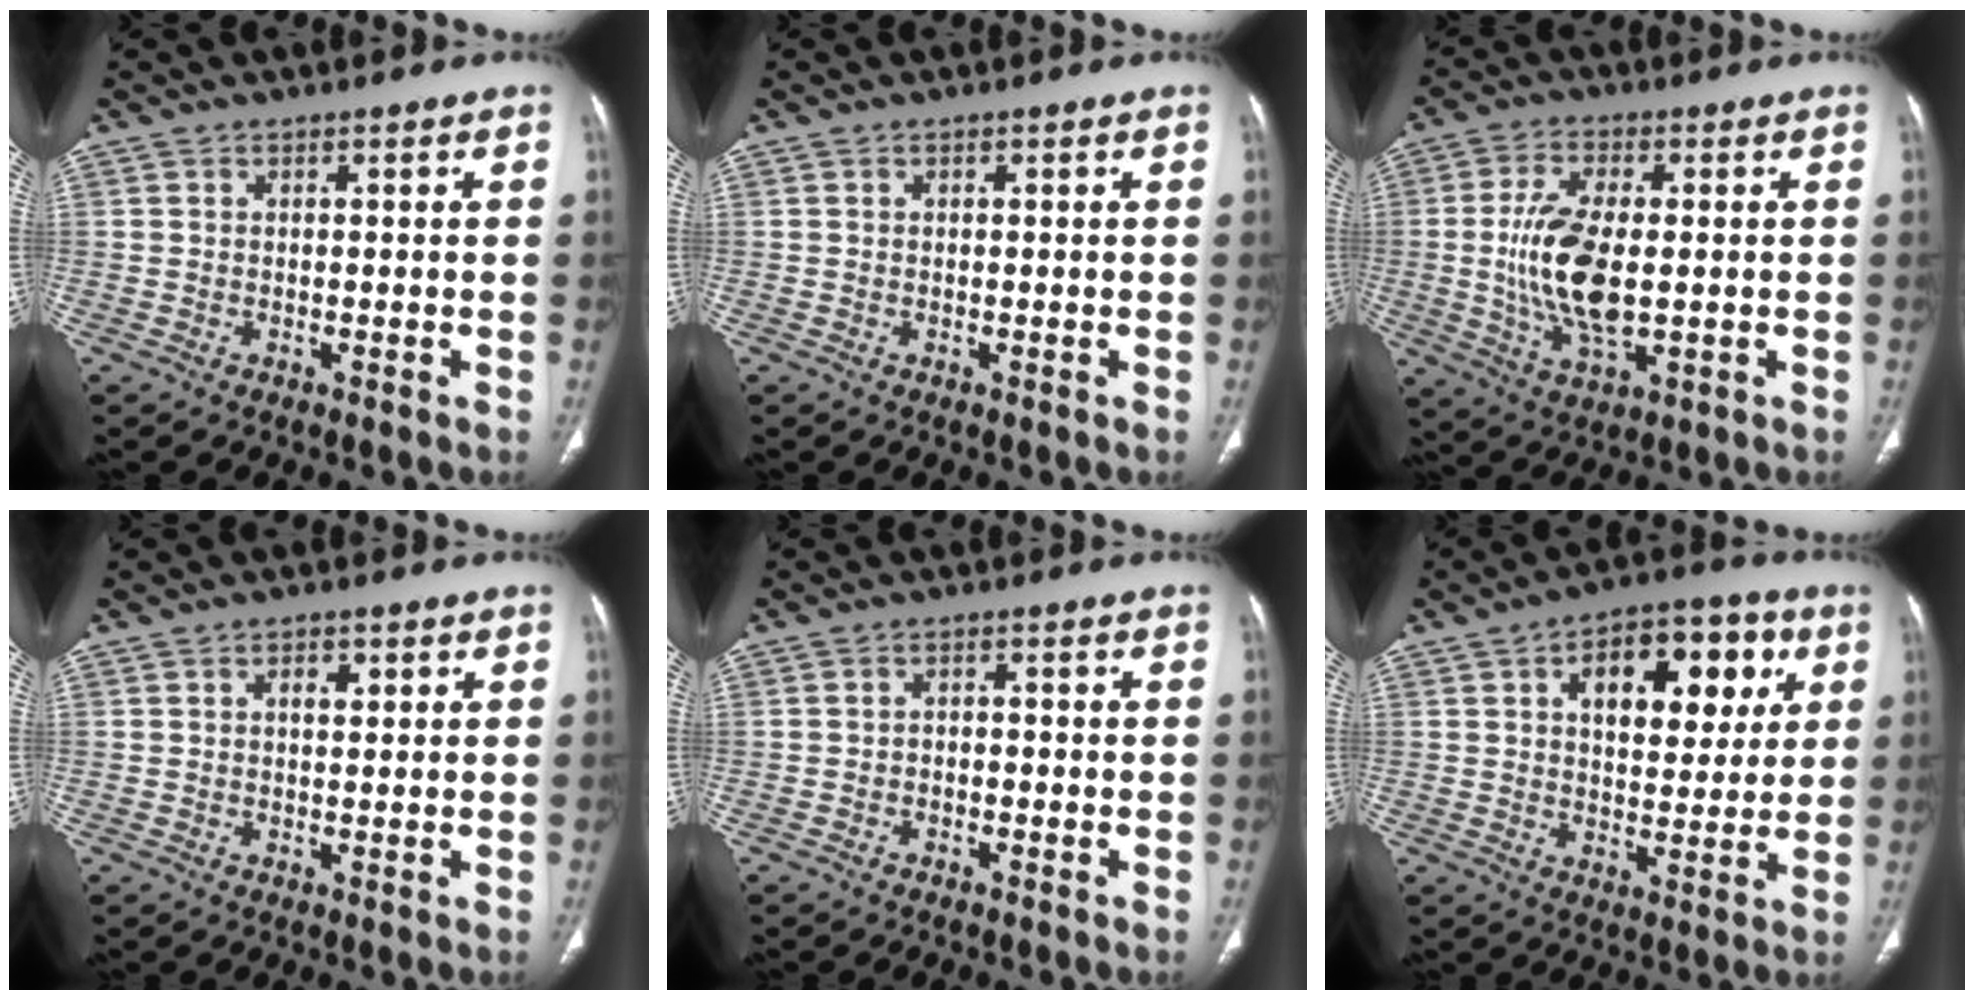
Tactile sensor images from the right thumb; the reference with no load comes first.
{"total": 0.0}
{"total": 12.8, "force": [-0.4, 5.9, 11.4], "torque": [-0.229, -0.008, -0.003]}
{"total": 2.4, "force": [0.9, 1.3, 1.8], "torque": [-0.022, -0.001, 0.011]}
{"total": 1.4, "force": [-0.6, 1.1, 0.7], "torque": [-0.005, 0.008, -0.011]}
{"total": 15.6, "force": [5.2, 8.6, 11.9], "torque": [-0.118, 0.003, 0.074]}